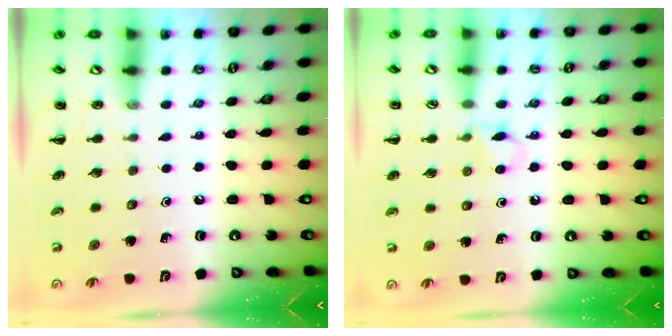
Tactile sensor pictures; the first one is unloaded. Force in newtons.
{"total": 3.9, "press": 3.7, "slide": 1.3}